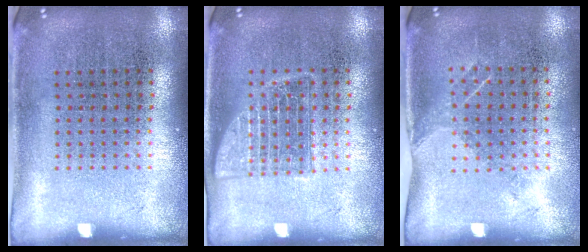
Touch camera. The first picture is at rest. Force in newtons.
{"total": 1.3, "press": 1.3, "slide": 0.3}
{"total": 1.1, "press": 0.8, "slide": 0.7}